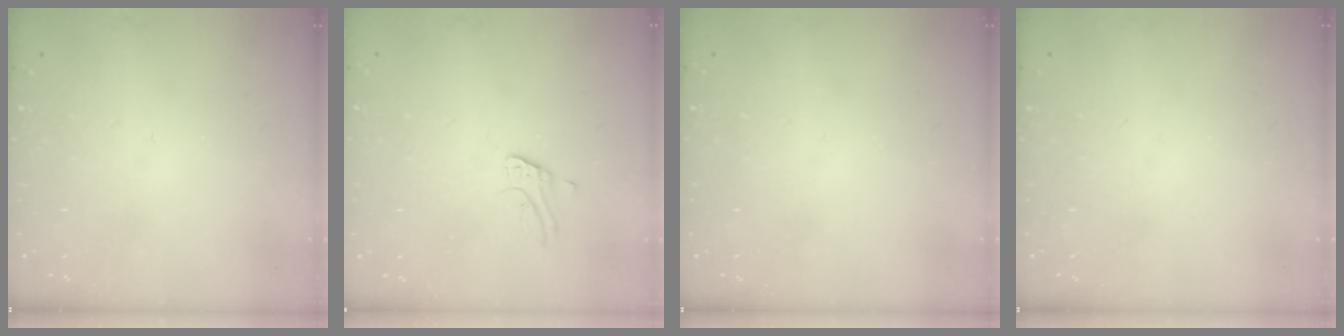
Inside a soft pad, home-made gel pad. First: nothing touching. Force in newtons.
{"total": 2.5, "press": 2.5, "slide": 0.2}
{"total": 0.0}
{"total": 0.0}